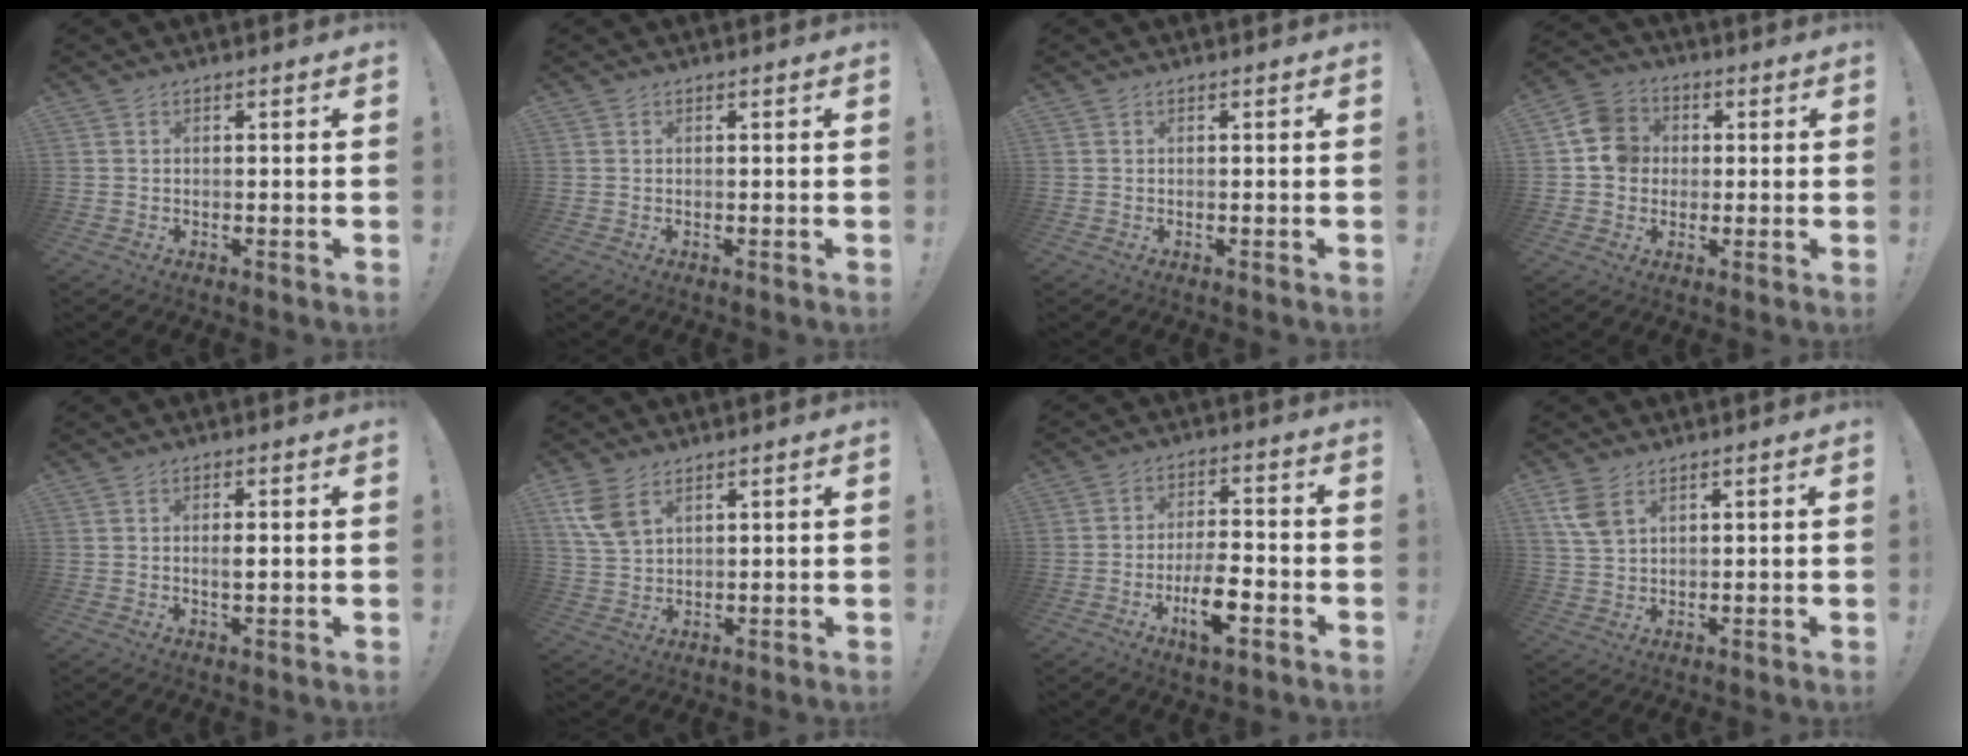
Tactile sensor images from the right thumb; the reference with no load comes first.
{"total": 0.0}
{"total": 0.0}
{"total": 9.9, "force": [0.7, 9.1, 3.9], "torque": [-0.049, 0.018, 0.019]}
{"total": 2.1, "force": [0.2, 0.5, 2.0], "torque": [-0.021, -0.007, -0.001]}
{"total": 7.4, "force": [4.1, 4.3, 4.5], "torque": [-0.092, -0.012, 0.082]}
{"total": 10.0, "force": [-4.7, 5.2, 7.1], "torque": [-0.122, 0.024, -0.083]}
{"total": 6.2, "force": [3.3, 3.5, 3.9], "torque": [-0.079, -0.010, 0.064]}